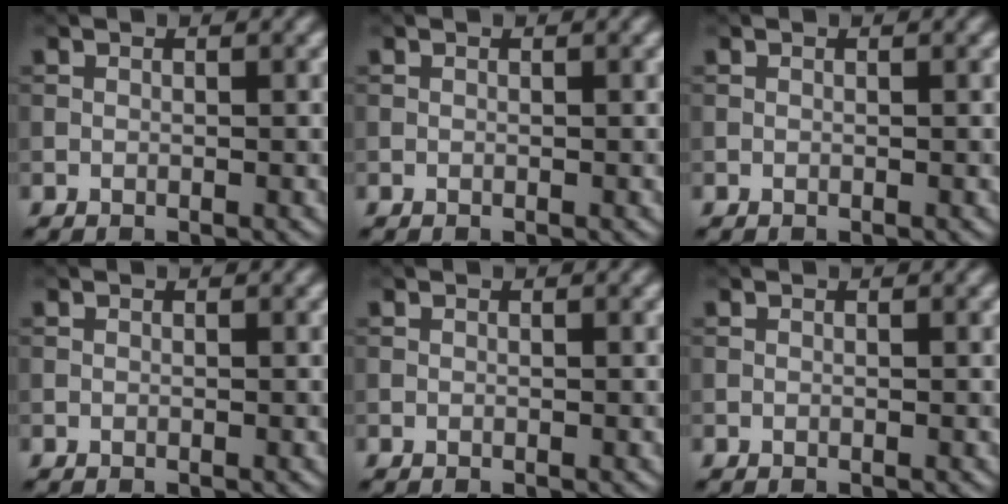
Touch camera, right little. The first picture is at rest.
{"total": 0.0}
{"total": 0.0}
{"total": 0.0}
{"total": 0.0}
{"total": 0.0}